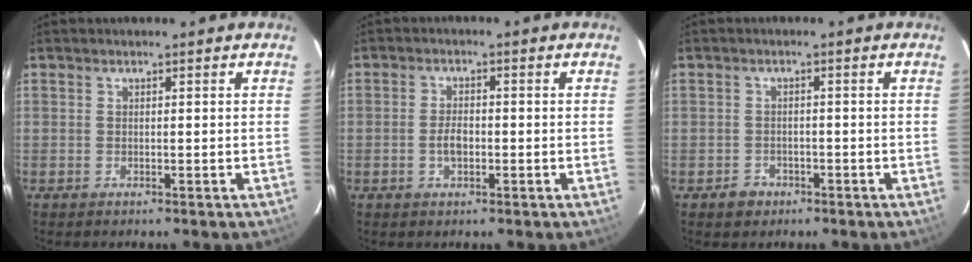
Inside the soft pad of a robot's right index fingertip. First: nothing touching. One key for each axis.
{"total": 3.2, "fx": -0.9, "fy": 1.6, "fz": 2.6, "tx": -0.050, "ty": 0.001, "tz": -0.014}
{"total": 3.2, "fx": -1.6, "fy": 2.7, "fz": 0.2, "tx": -0.011, "ty": 0.008, "tz": -0.022}